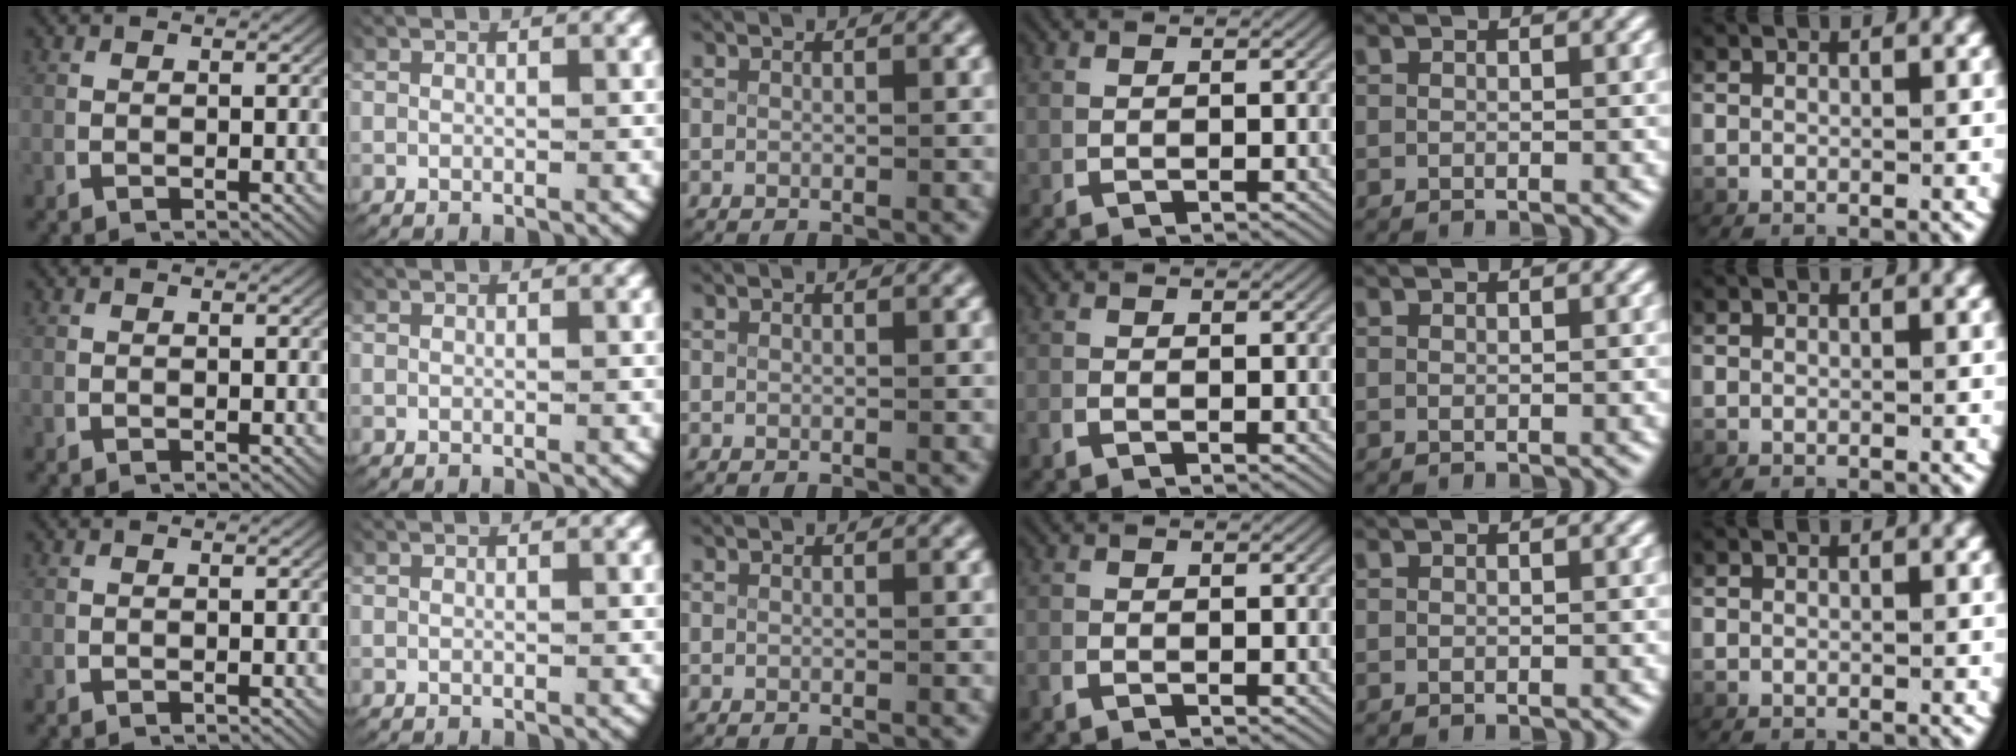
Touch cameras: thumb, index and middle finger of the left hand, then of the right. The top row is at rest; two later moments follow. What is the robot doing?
{"motion": "lift_and_place", "object": "paper"}